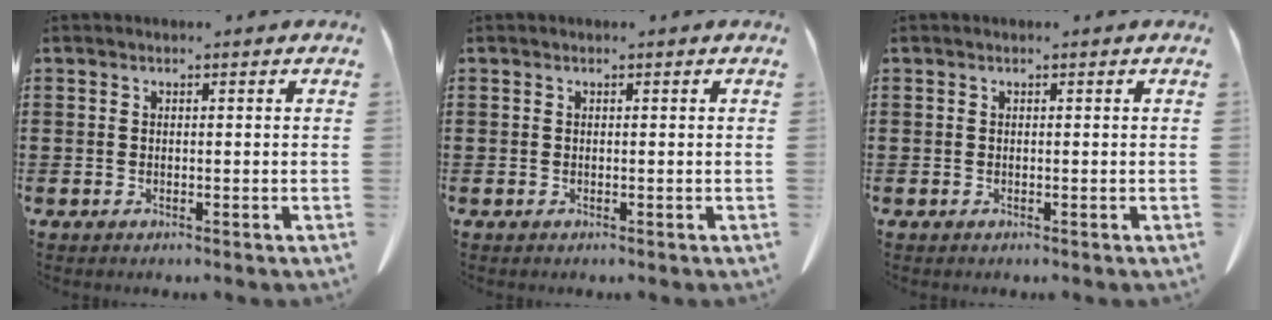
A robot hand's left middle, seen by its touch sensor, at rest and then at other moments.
{"total": 0.0}
{"total": 0.0}